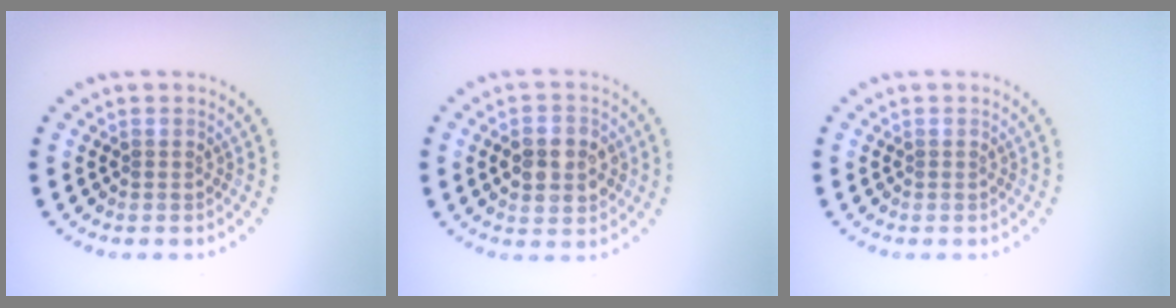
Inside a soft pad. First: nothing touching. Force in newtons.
{"total": 3.9, "press": 3.9, "slide": 0.5}
{"total": 0.0}